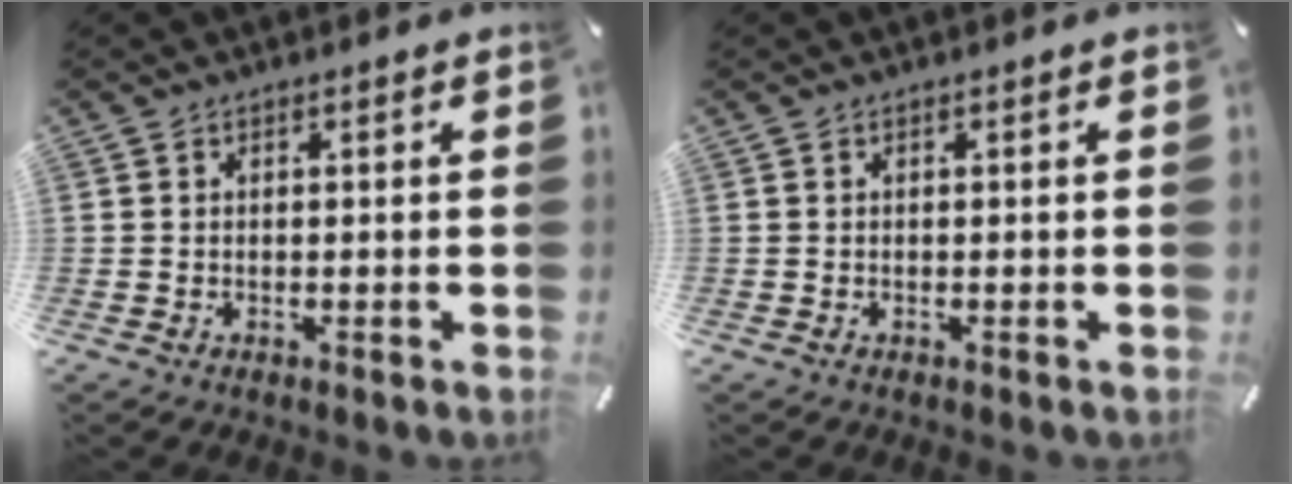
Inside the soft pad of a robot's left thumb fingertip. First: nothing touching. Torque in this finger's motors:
{"motor_torque": [0.00, 0.00, 0.00, 0.00, 0.00]}